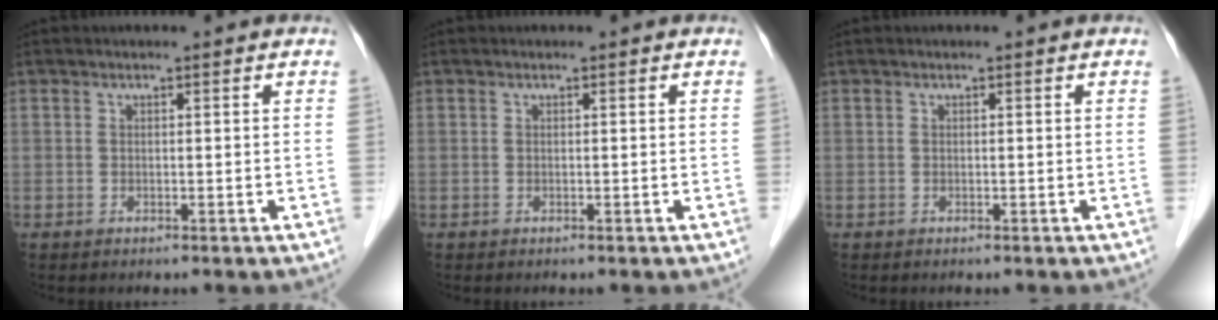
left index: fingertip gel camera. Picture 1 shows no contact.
{"total": 0.0}
{"total": 0.0}